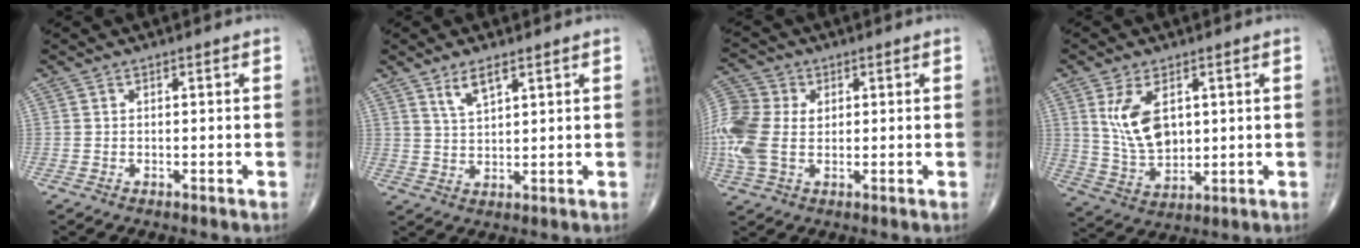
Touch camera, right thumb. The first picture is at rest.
{"total": 4.8, "force": [3.0, 1.6, 3.4], "torque": [-0.063, -0.017, 0.061]}
{"total": 15.3, "force": [0.9, 11.0, 10.6], "torque": [-0.284, 0.012, 0.017]}
{"total": 10.5, "force": [2.9, 6.2, 8.0], "torque": [-0.139, -0.016, 0.070]}